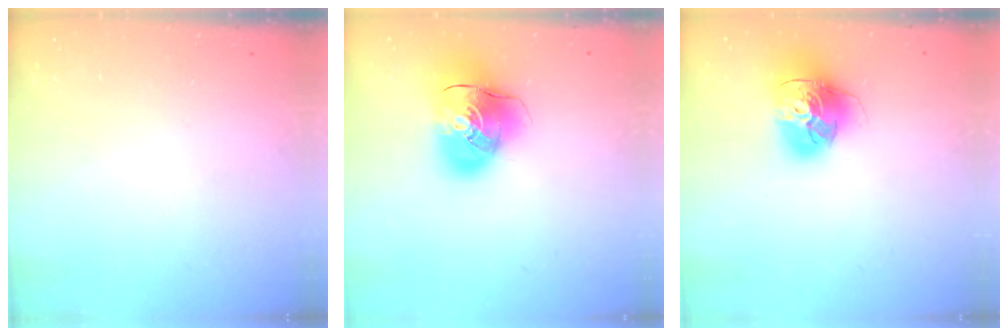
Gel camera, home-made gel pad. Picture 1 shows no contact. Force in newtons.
{"total": 14.9, "press": 14.7, "slide": 2.5}
{"total": 17.4, "press": 17.3, "slide": 2.1}